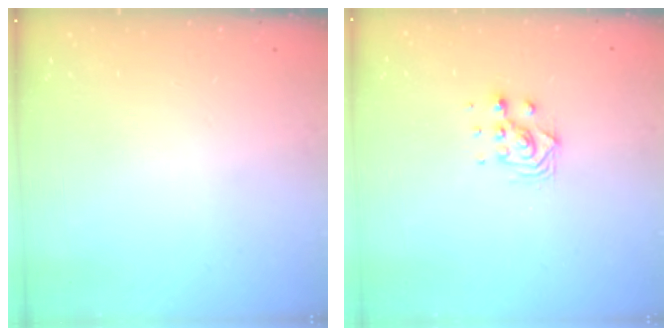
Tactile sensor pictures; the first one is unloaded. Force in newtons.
{"total": 6.9, "press": 6.9, "slide": 0.4}